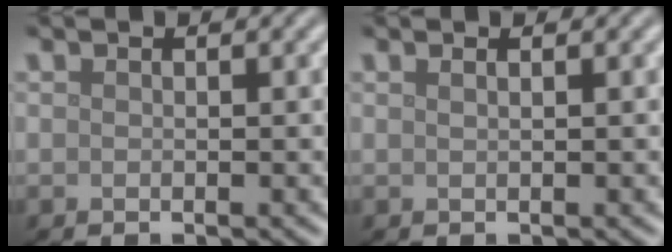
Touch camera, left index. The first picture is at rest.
{"total": 1.1, "force": [0.6, 0.5, 0.8], "torque": [-0.002, -0.003, -0.002]}